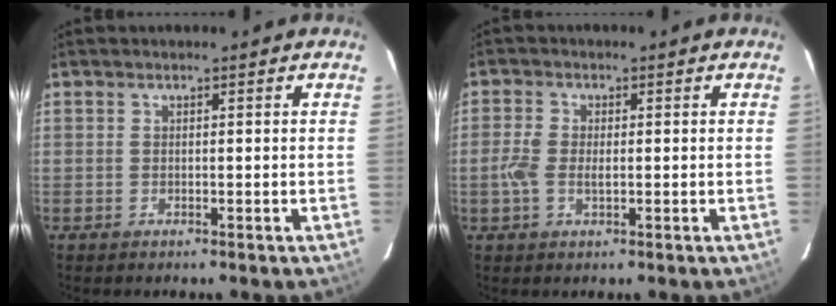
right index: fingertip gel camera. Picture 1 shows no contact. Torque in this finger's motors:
{"motor_torque": [0.04, 0.05, 0.07, 0.05]}